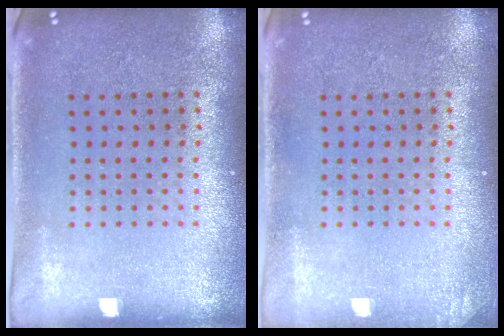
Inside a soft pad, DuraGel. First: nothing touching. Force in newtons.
{"total": 0.7, "press": 0.7, "slide": 0.1}